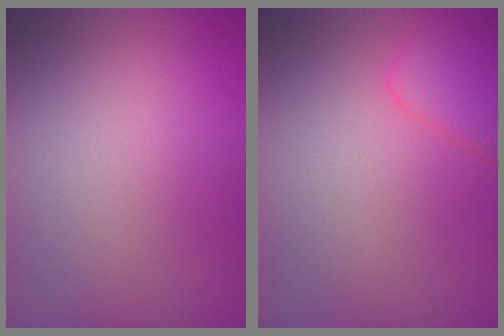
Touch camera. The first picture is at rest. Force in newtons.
{"total": 2.7, "press": 2.7, "slide": 0.2}